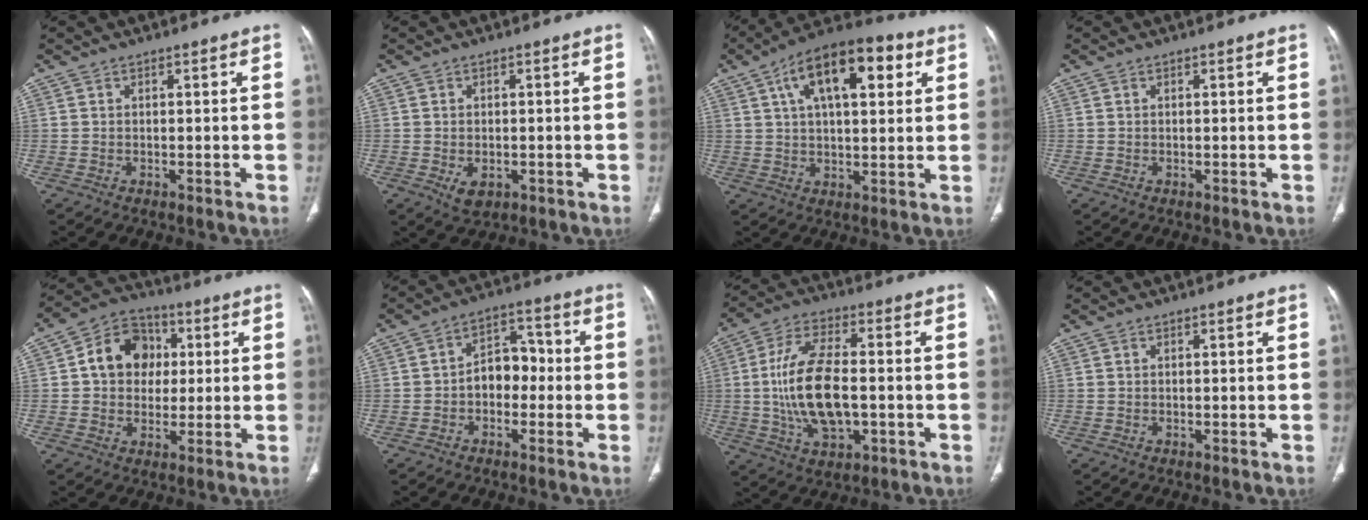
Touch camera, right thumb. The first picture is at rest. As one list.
[{"total": 3.5, "force": [-0.9, 2.2, 2.6], "torque": [-0.040, -0.004, -0.002]}, {"total": 16.9, "force": [6.4, 7.6, 13.7], "torque": [-0.197, 0.010, 0.096]}, {"total": 0.0}, {"total": 11.7, "force": [1.9, 9.6, 6.3], "torque": [-0.065, 0.013, 0.022]}, {"total": 7.3, "force": [-1.2, 5.3, 4.9], "torque": [-0.044, 0.034, -0.031]}, {"total": 15.5, "force": [-1.2, 7.4, 13.5], "torque": [-0.264, 0.011, -0.019]}, {"total": 0.0}]